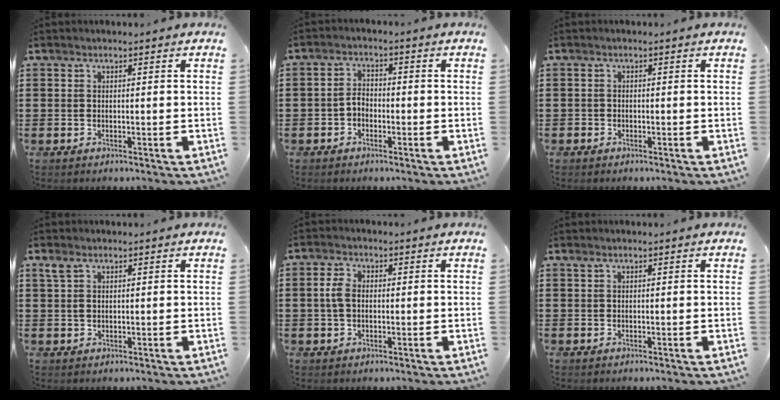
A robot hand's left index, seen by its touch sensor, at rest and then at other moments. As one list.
[{"total": 2.4, "force": [-1.0, 1.7, 1.5], "torque": [-0.039, 0.004, -0.025]}, {"total": 0.8, "force": [-0.6, 0.5, 0.0], "torque": [-0.003, 0.003, -0.014]}, {"total": 1.5, "force": [0.6, 1.0, 1.0], "torque": [-0.025, 0.008, 0.010]}, {"total": 3.5, "force": [0.3, 2.1, 2.7], "torque": [-0.063, 0.007, 0.002]}, {"total": 0.0}]